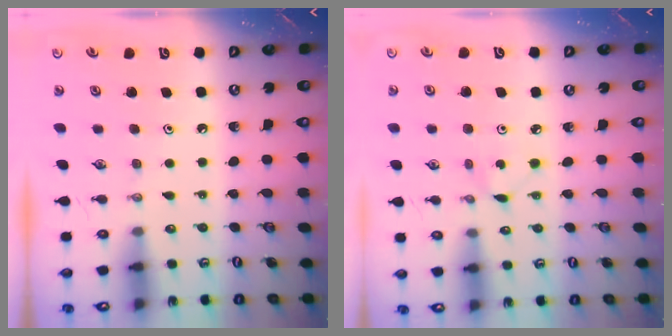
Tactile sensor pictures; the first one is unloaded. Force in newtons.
{"total": 3.0, "press": 3.0, "slide": 0.3}